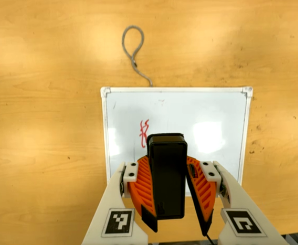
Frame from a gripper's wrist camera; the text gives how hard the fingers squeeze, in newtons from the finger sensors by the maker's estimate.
{"total": 9.6, "left": 9.6, "right": 9.5}